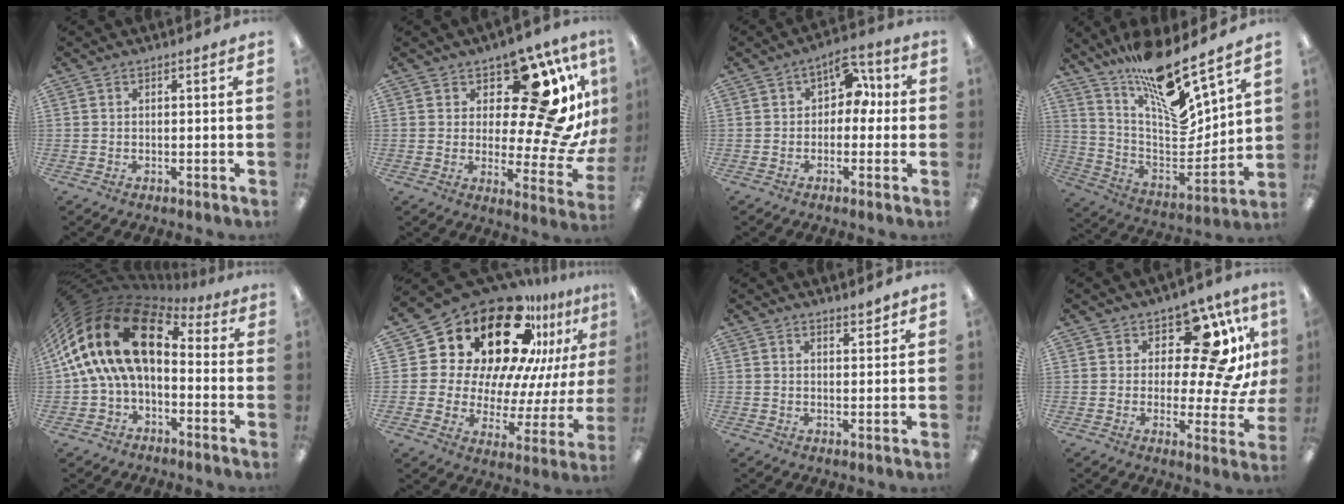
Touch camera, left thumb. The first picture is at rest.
{"total": 18.6, "force": [9.0, 7.2, 14.6], "torque": [-0.200, -0.077, 0.142]}
{"total": 7.2, "force": [2.4, 5.0, 4.7], "torque": [-0.062, -0.001, 0.039]}
{"total": 18.6, "force": [15.0, 3.1, 10.5], "torque": [-0.185, -0.129, 0.254]}
{"total": 21.5, "force": [3.5, 12.8, 17.0], "torque": [-0.355, 0.001, 0.061]}
{"total": 28.3, "force": [17.7, 15.2, 16.0], "torque": [-0.269, -0.144, 0.319]}
{"total": 2.7, "force": [2.5, 0.6, 0.7], "torque": [0.000, -0.015, 0.042]}
{"total": 15.4, "force": [7.5, 6.7, 11.6], "torque": [-0.168, -0.052, 0.122]}